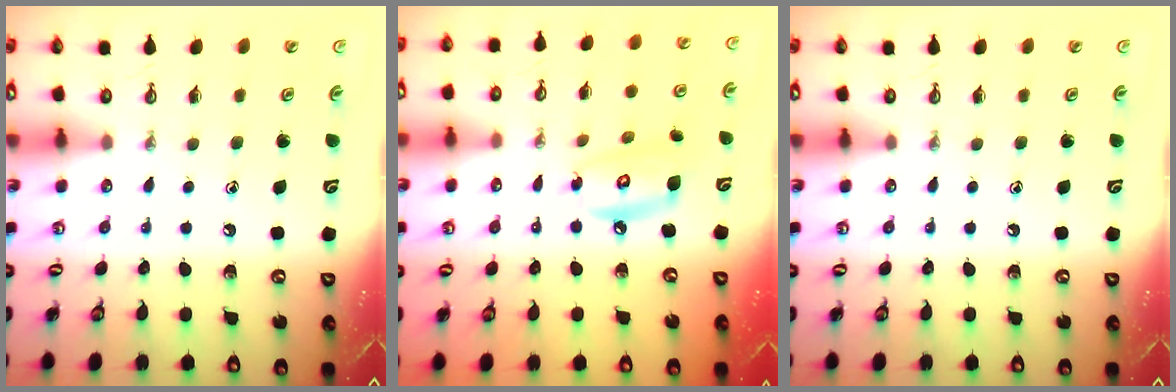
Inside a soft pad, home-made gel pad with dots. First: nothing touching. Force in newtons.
{"total": 10.5, "press": 10.5, "slide": 1.0}
{"total": 0.0}